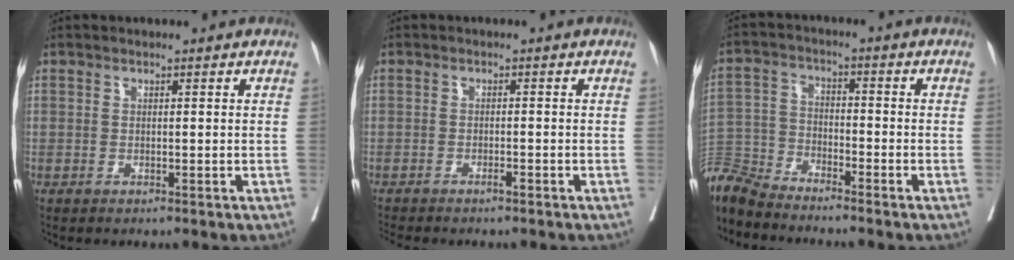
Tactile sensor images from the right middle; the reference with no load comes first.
{"total": 1.6, "force": [-1.4, -0.1, 0.7], "torque": [-0.016, -0.004, -0.024]}
{"total": 8.5, "force": [-8.4, 0.9, 1.5], "torque": [-0.038, -0.004, -0.170]}